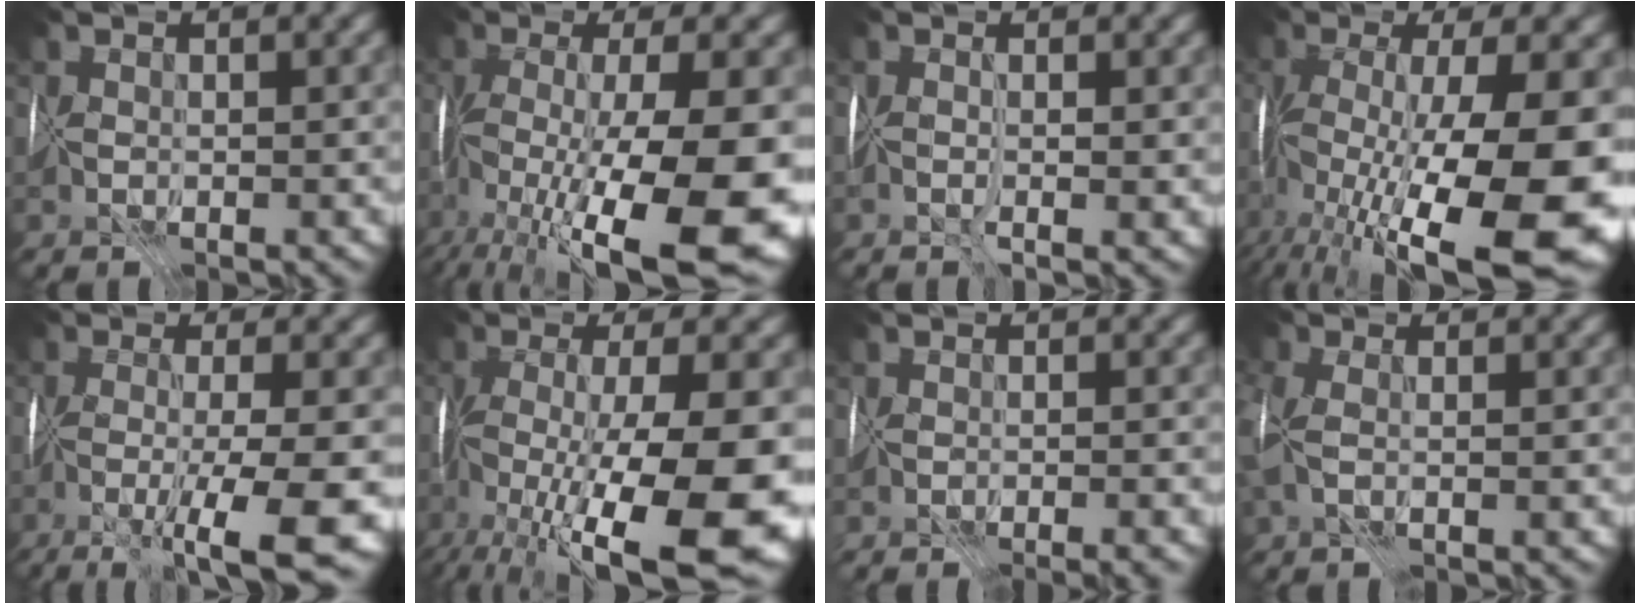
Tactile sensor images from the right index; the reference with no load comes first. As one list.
[{"total": 15.2, "force": [-6.5, 4.4, 13.1], "torque": [-0.231, -0.011, -0.097]}, {"total": 1.8, "force": [-0.1, 0.2, 1.8], "torque": [-0.032, -0.006, -0.001]}, {"total": 16.0, "force": [-5.5, 5.2, 14.1], "torque": [-0.243, -0.011, -0.083]}, {"total": 11.4, "force": [-6.2, 1.4, 9.5], "torque": [-0.164, -0.020, -0.092]}, {"total": 15.2, "force": [-6.5, 4.4, 13.1], "torque": [-0.230, -0.012, -0.097]}, {"total": 4.0, "force": [-3.3, 0.7, 2.1], "torque": [-0.011, -0.004, -0.033]}, {"total": 2.5, "force": [-0.4, 1.1, 2.2], "torque": [-0.053, -0.002, -0.005]}]